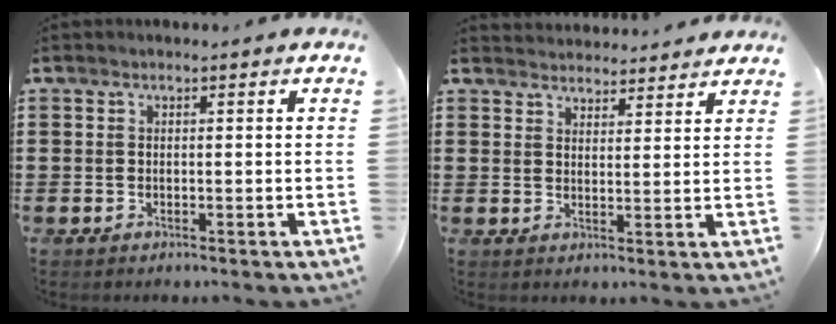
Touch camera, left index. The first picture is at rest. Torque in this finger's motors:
{"motor_torque": [1.08, -1.06, 0.36, 0.03]}